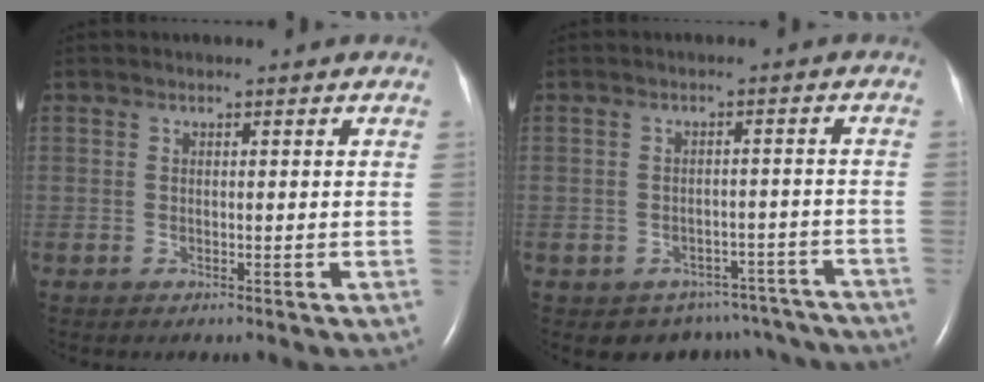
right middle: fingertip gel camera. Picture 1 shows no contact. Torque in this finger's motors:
{"motor_torque": [0.39, -0.44, 0.02, 0.03]}